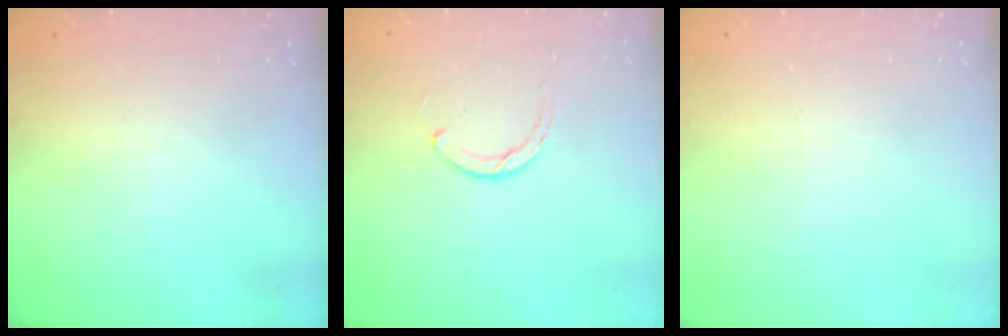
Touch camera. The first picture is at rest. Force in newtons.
{"total": 1.8, "press": 1.8, "slide": 0.2}
{"total": 0.0}